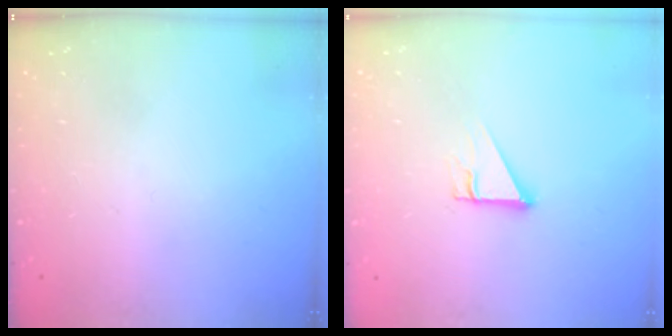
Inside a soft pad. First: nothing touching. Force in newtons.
{"total": 4.2, "press": 4.2, "slide": 0.3}